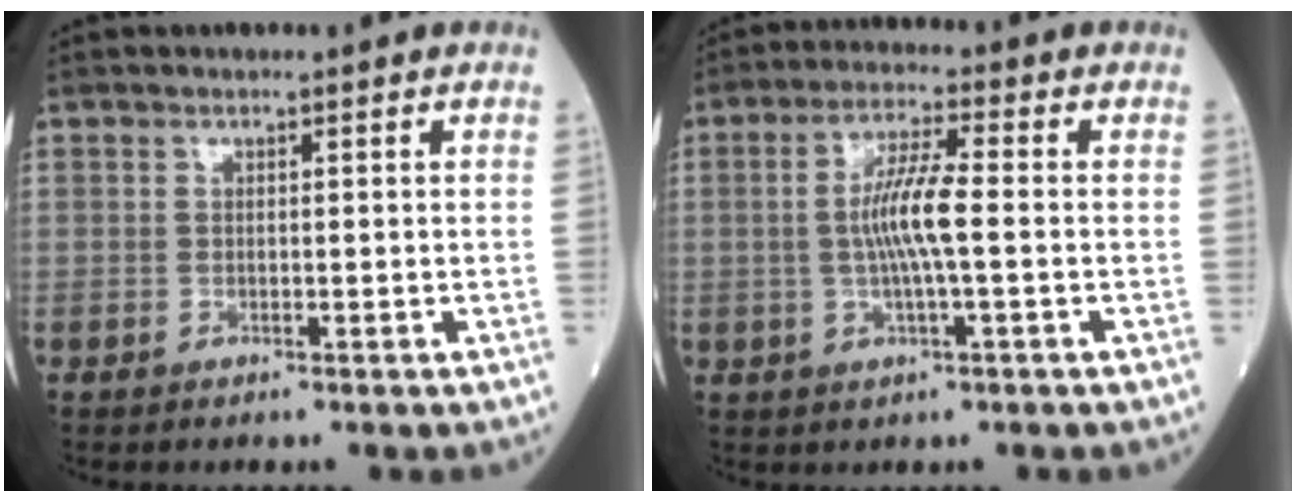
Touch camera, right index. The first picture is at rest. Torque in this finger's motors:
{"motor_torque": [1.24, -0.06, 0.60, 0.17]}